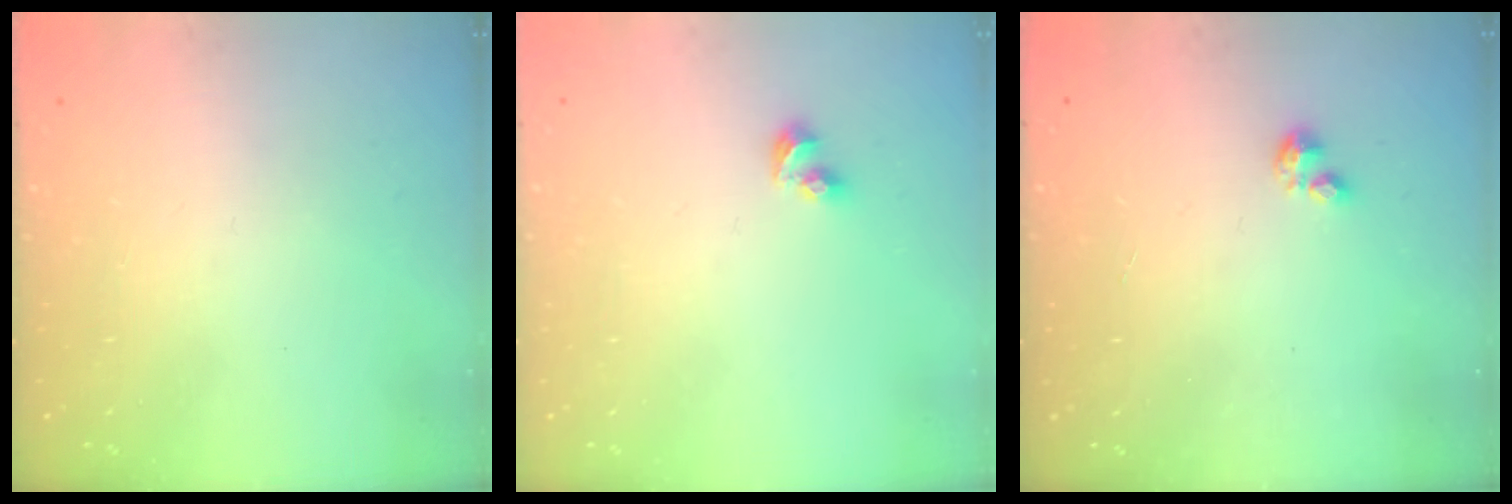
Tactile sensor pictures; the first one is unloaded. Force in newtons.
{"total": 3.7, "press": 3.7, "slide": 0.4}
{"total": 0.7, "press": 0.6, "slide": 0.2}